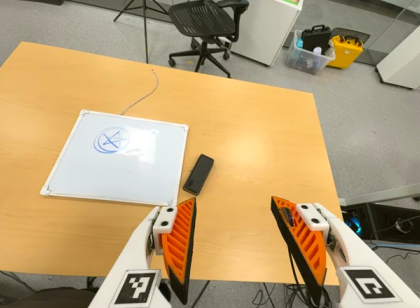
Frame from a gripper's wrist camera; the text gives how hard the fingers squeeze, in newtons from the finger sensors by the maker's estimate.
{"total": 0.0}